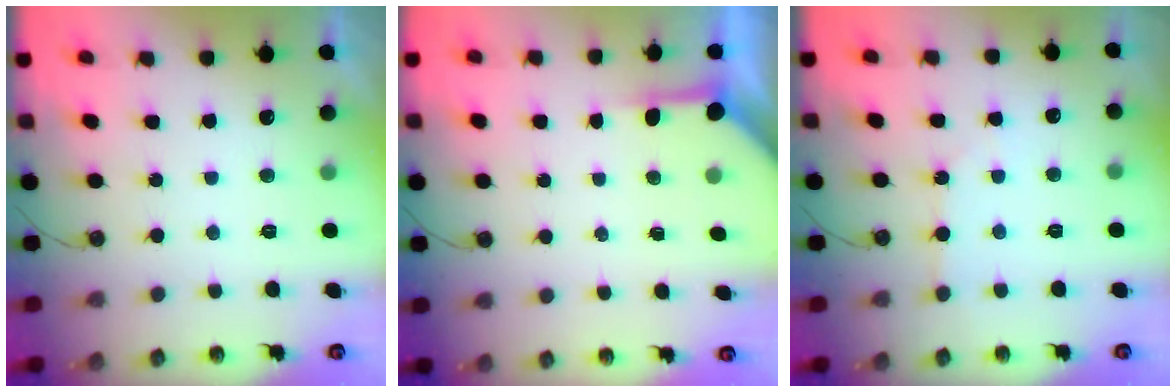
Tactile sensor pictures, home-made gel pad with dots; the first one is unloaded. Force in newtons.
{"total": 3.8, "press": 3.8, "slide": 0.4}
{"total": 2.9, "press": 2.8, "slide": 0.4}